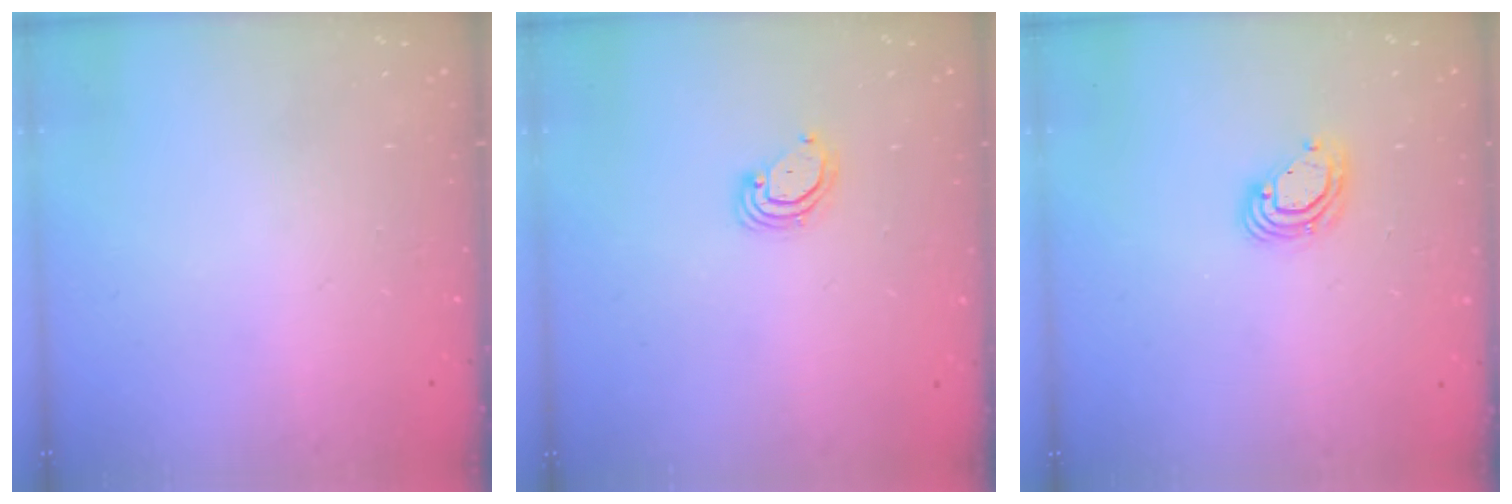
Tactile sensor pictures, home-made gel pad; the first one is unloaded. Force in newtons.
{"total": 3.0, "press": 2.9, "slide": 0.3}
{"total": 7.3, "press": 7.2, "slide": 1.1}